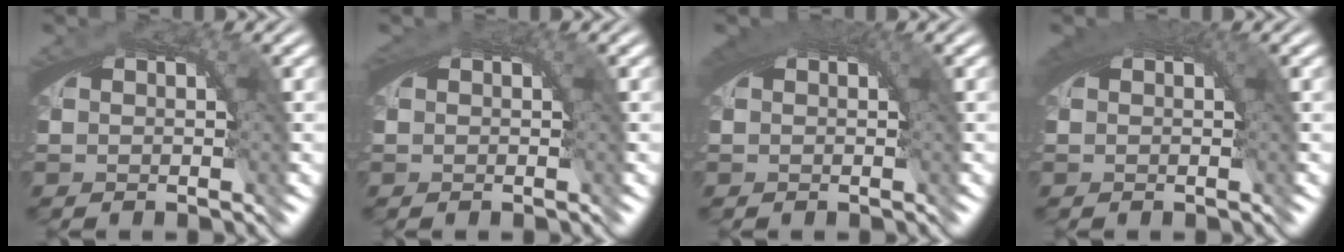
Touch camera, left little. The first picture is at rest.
{"total": 0.0}
{"total": 1.5, "force": [0.4, 0.9, 1.1], "torque": [-0.019, -0.007, 0.009]}
{"total": 1.5, "force": [0.4, 0.9, 1.1], "torque": [-0.019, -0.007, 0.008]}